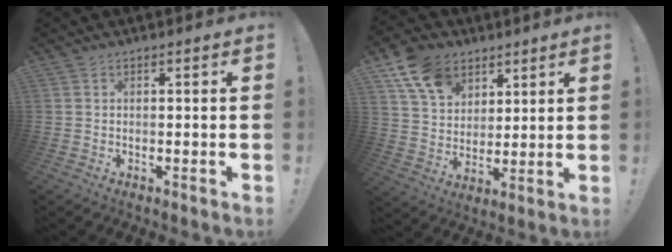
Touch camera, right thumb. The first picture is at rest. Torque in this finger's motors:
{"motor_torque": [0.02, 0.53, 0.17, 0.47, 0.05]}